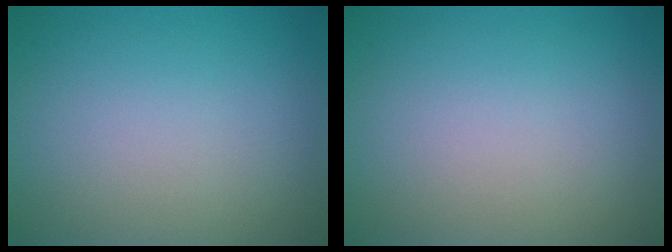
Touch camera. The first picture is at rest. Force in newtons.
{"total": 0.0}